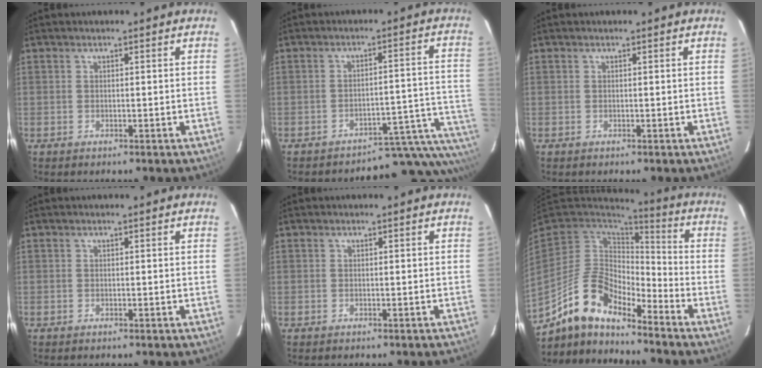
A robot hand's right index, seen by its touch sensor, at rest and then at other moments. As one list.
[{"total": 13.5, "force": [-11.6, 2.8, 6.4], "torque": [-0.012, 0.060, -0.130]}, {"total": 0.0}, {"total": 0.0}, {"total": 1.2, "force": [-1.0, 0.7, 0.1], "torque": [0.003, 0.005, -0.015]}, {"total": 12.6, "force": [-10.8, 3.9, 5.3], "torque": [-0.104, 0.030, -0.203]}]